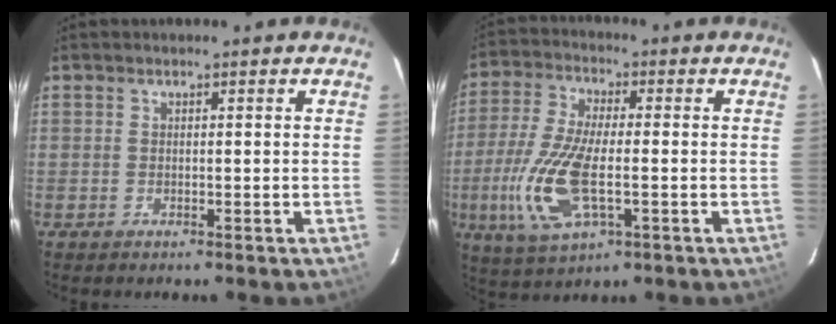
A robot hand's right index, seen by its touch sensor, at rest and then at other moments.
{"total": 14.4, "force": [-3.3, 5.5, 12.9], "torque": [-0.284, -0.010, -0.064]}